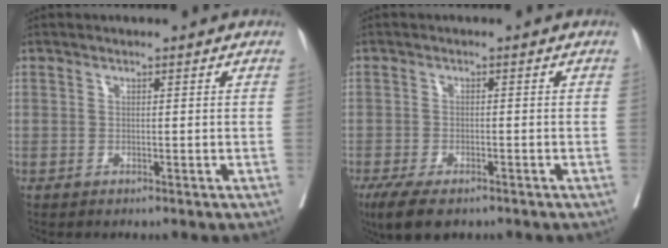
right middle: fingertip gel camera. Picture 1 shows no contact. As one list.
[{"total": 6.8, "force": [-4.8, 2.3, 4.2], "torque": [-0.071, -0.014, -0.075]}]